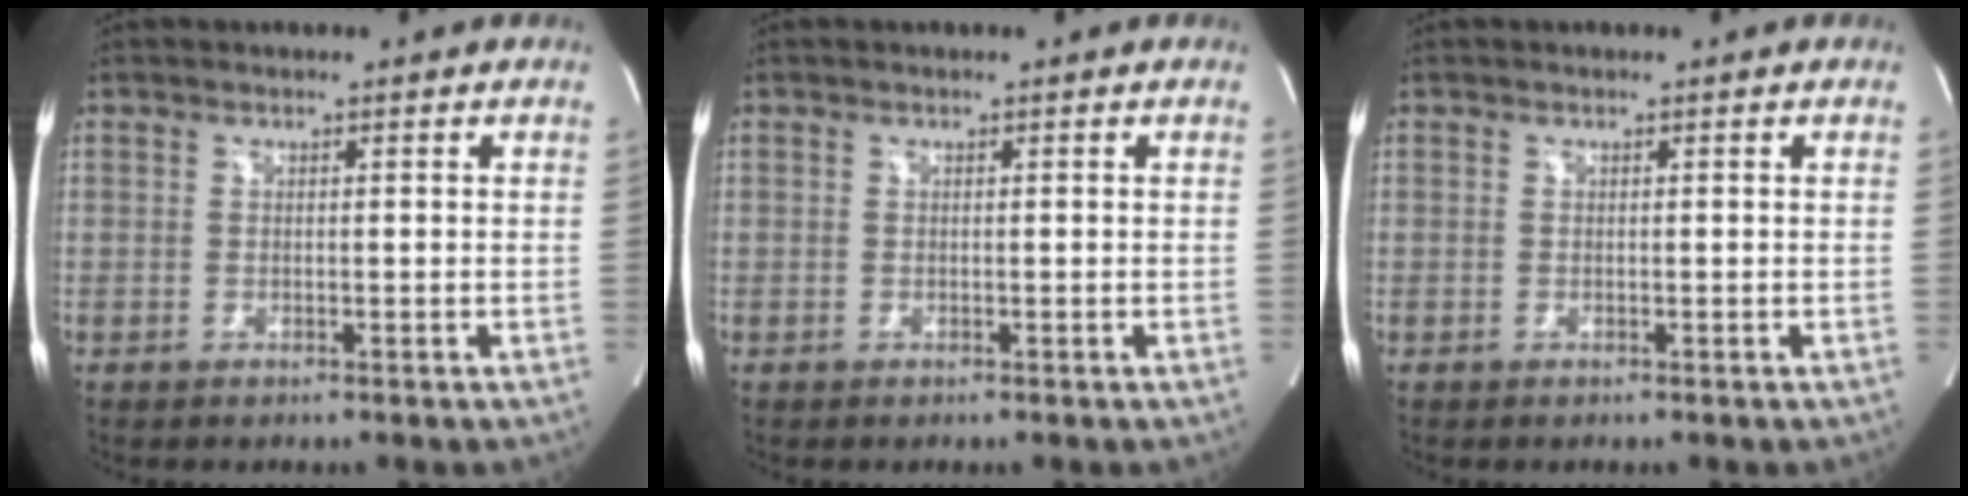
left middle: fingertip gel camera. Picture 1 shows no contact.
{"total": 0.0}
{"total": 0.0}